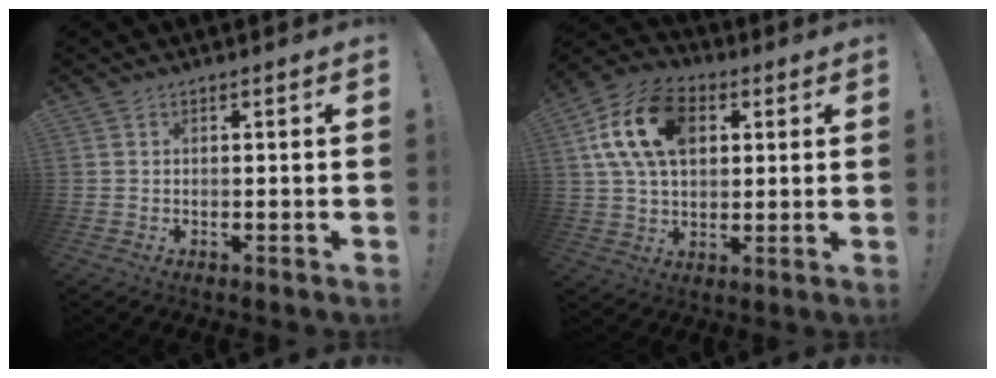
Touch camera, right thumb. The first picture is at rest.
{"total": 18.2, "force": [5.5, 12.3, 12.2], "torque": [-0.212, -0.004, 0.101]}